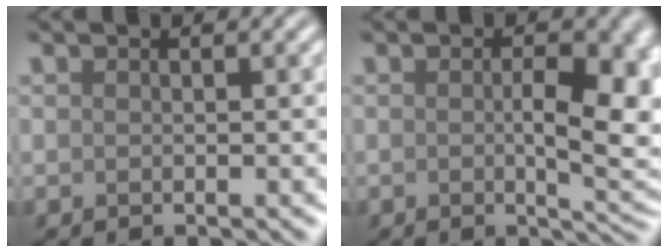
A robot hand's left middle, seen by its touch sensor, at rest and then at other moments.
{"total": 6.4, "force": [-0.1, 2.2, 6.0], "torque": [-0.079, -0.009, 0.003]}